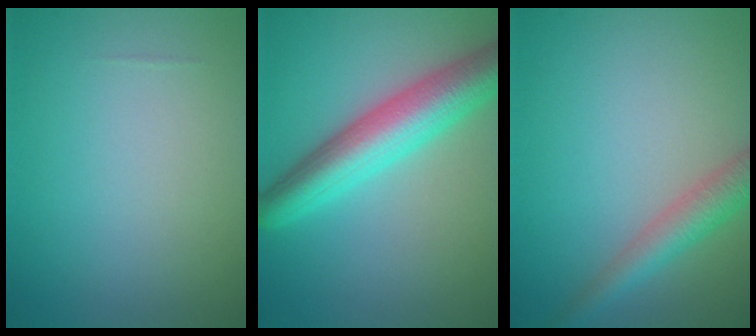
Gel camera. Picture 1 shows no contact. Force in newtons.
{"total": 6.9, "press": 6.9, "slide": 0.2}
{"total": 3.1, "press": 3.1, "slide": 0.1}